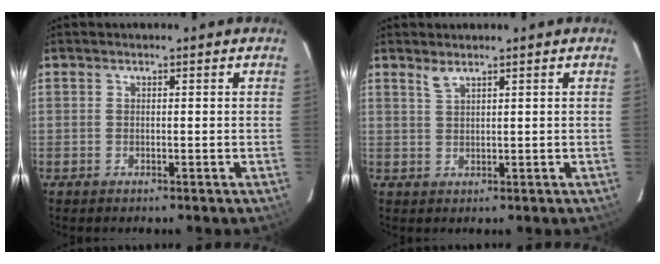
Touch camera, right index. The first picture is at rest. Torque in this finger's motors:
{"motor_torque": [-0.04, 0.08, 0.00, 0.04]}